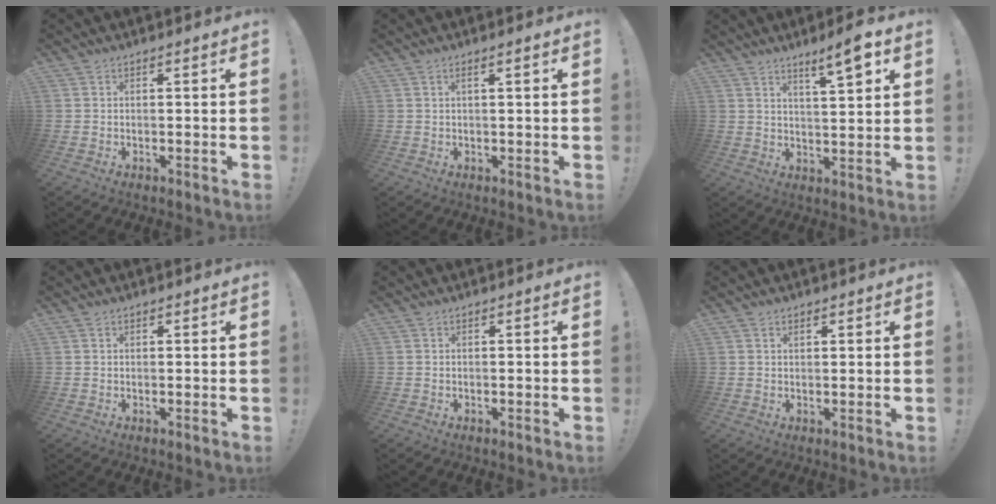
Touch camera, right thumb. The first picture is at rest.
{"total": 1.9, "force": [0.5, 0.0, 1.8], "torque": [-0.027, -0.004, 0.006]}
{"total": 7.9, "force": [5.0, 0.8, 6.1], "torque": [-0.085, -0.030, 0.076]}
{"total": 0.5, "force": [0.4, 0.3, 0.1], "torque": [0.007, -0.004, 0.007]}
{"total": 0.0}
{"total": 1.2, "force": [0.9, 0.5, 0.6], "torque": [-0.005, -0.003, 0.015]}